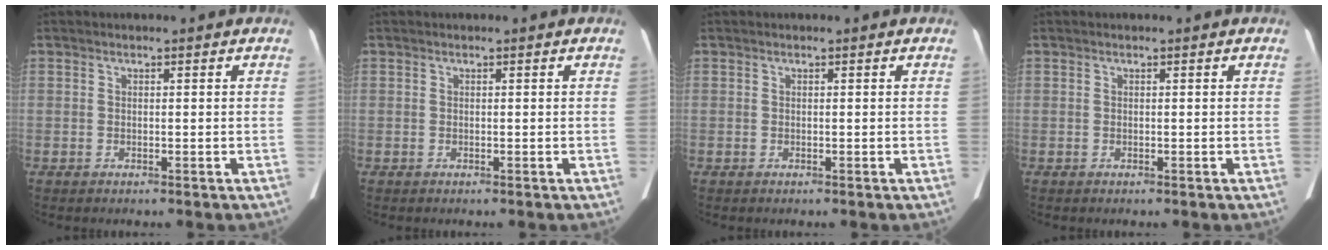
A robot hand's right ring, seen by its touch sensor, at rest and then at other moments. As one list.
[{"total": 0.0}, {"total": 0.0}, {"total": 0.0}]